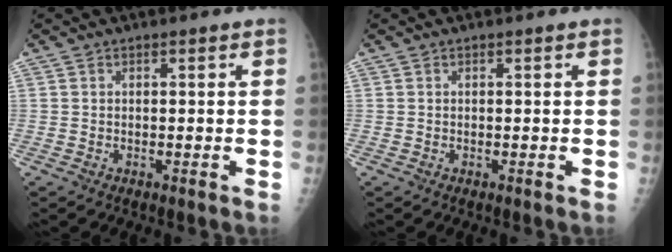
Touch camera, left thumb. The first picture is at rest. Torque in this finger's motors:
{"motor_torque": [-0.03, 0.03, 0.00, 0.00, 0.00]}